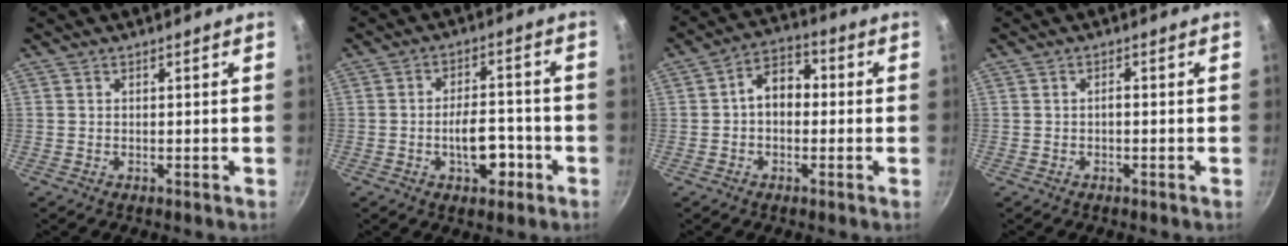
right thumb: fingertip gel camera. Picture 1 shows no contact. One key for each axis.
{"total": 8.4, "fx": -3.1, "fy": 4.4, "fz": 6.4, "tx": -0.070, "ty": 0.025, "tz": -0.049}
{"total": 7.3, "fx": -0.1, "fy": 5.3, "fz": 5.1, "tx": -0.046, "ty": 0.025, "tz": -0.018}
{"total": 1.0, "fx": -0.3, "fy": 0.4, "fz": 0.8, "tx": -0.015, "ty": 0.008, "tz": -0.005}